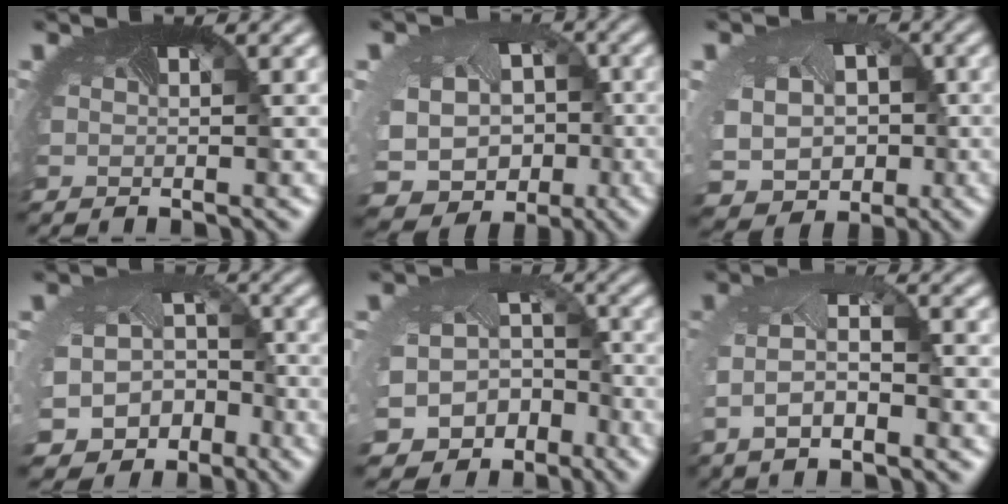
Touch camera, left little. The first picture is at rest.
{"total": 12.6, "force": [-3.8, 10.3, 6.3], "torque": [-0.146, -0.047, -0.045]}
{"total": 8.6, "force": [-1.1, 7.2, 4.5], "torque": [-0.085, -0.039, -0.014]}
{"total": 10.4, "force": [-5.5, 8.1, 3.4], "torque": [-0.078, -0.058, -0.073]}
{"total": 11.2, "force": [-6.4, 8.5, 3.6], "torque": [-0.082, -0.059, -0.079]}
{"total": 4.9, "force": [-0.4, 2.3, 4.4], "torque": [-0.098, 0.000, -0.009]}